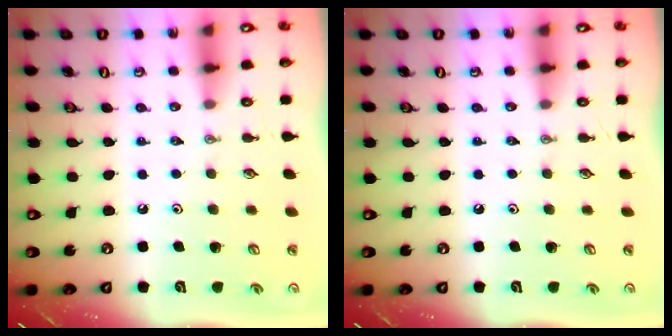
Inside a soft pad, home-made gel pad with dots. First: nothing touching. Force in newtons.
{"total": 0.0}